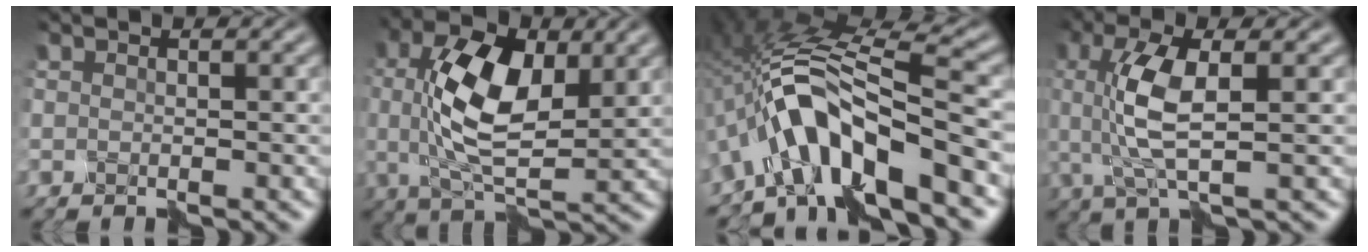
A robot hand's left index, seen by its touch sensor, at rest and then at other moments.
{"total": 8.6, "force": [1.6, 4.2, 7.4], "torque": [-0.158, 0.006, 0.027]}
{"total": 9.7, "force": [-5.0, 2.7, 7.9], "torque": [-0.143, 0.024, -0.095]}
{"total": 5.2, "force": [0.3, 1.4, 5.0], "torque": [-0.124, 0.003, 0.010]}